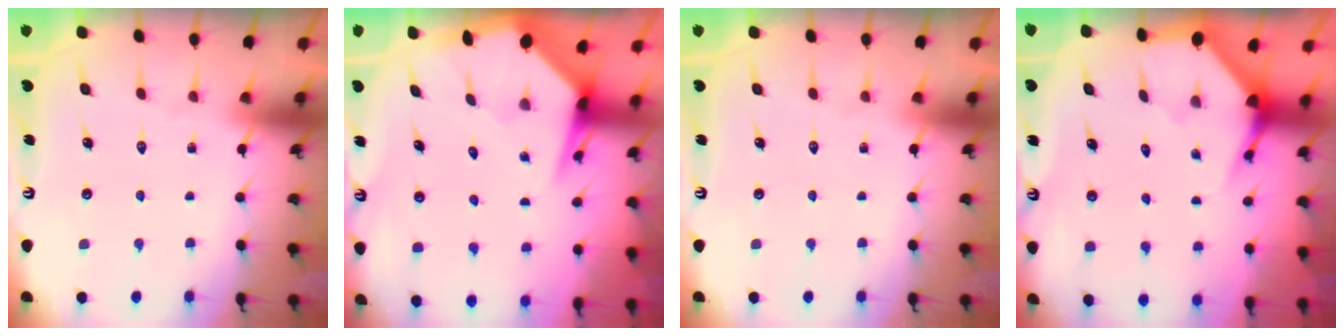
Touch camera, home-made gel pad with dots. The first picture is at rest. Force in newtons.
{"total": 5.3, "press": 5.2, "slide": 0.5}
{"total": 0.0}
{"total": 3.4, "press": 3.4, "slide": 0.1}